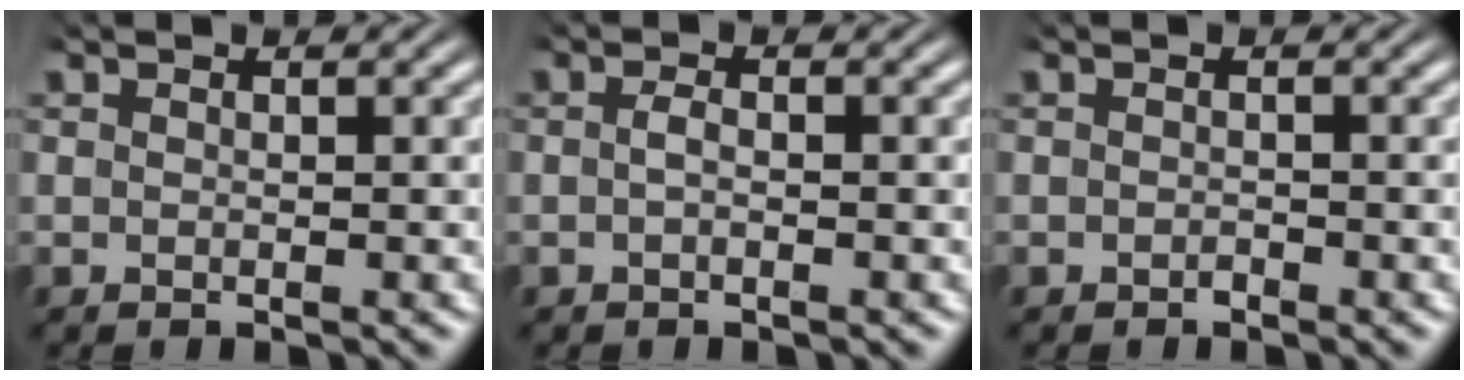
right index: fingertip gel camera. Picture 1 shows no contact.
{"total": 1.0, "force": [-0.5, 0.1, 0.8], "torque": [-0.021, -0.006, -0.007]}
{"total": 0.6, "force": [-0.6, -0.2, 0.0], "torque": [-0.003, -0.007, -0.007]}